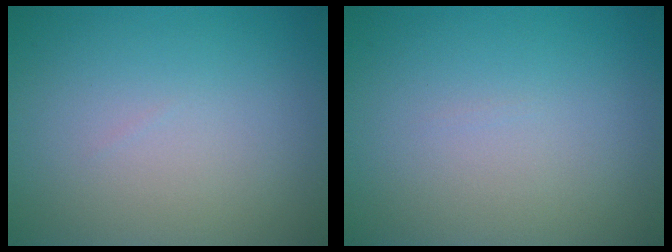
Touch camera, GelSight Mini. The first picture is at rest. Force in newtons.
{"total": 0.0}